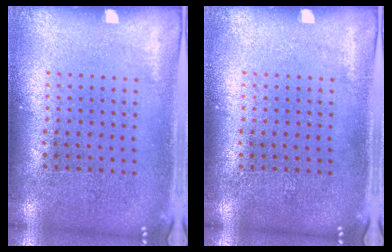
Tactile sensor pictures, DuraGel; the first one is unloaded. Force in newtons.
{"total": 0.0}